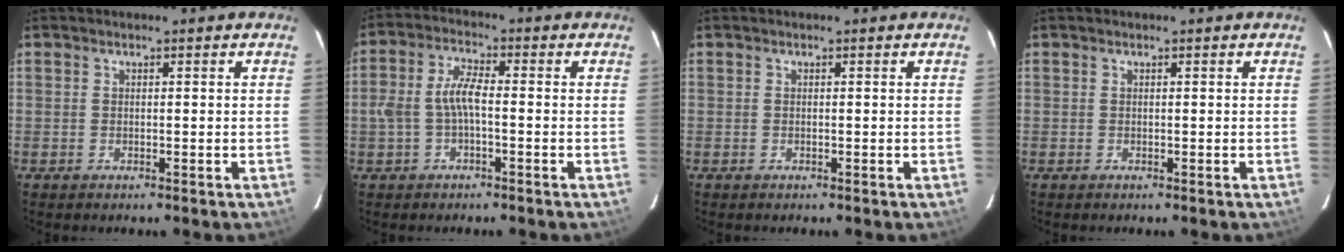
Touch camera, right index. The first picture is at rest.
{"total": 5.5, "force": [-1.2, 2.0, 4.9], "torque": [-0.107, 0.014, -0.021]}
{"total": 0.0}
{"total": 0.0}